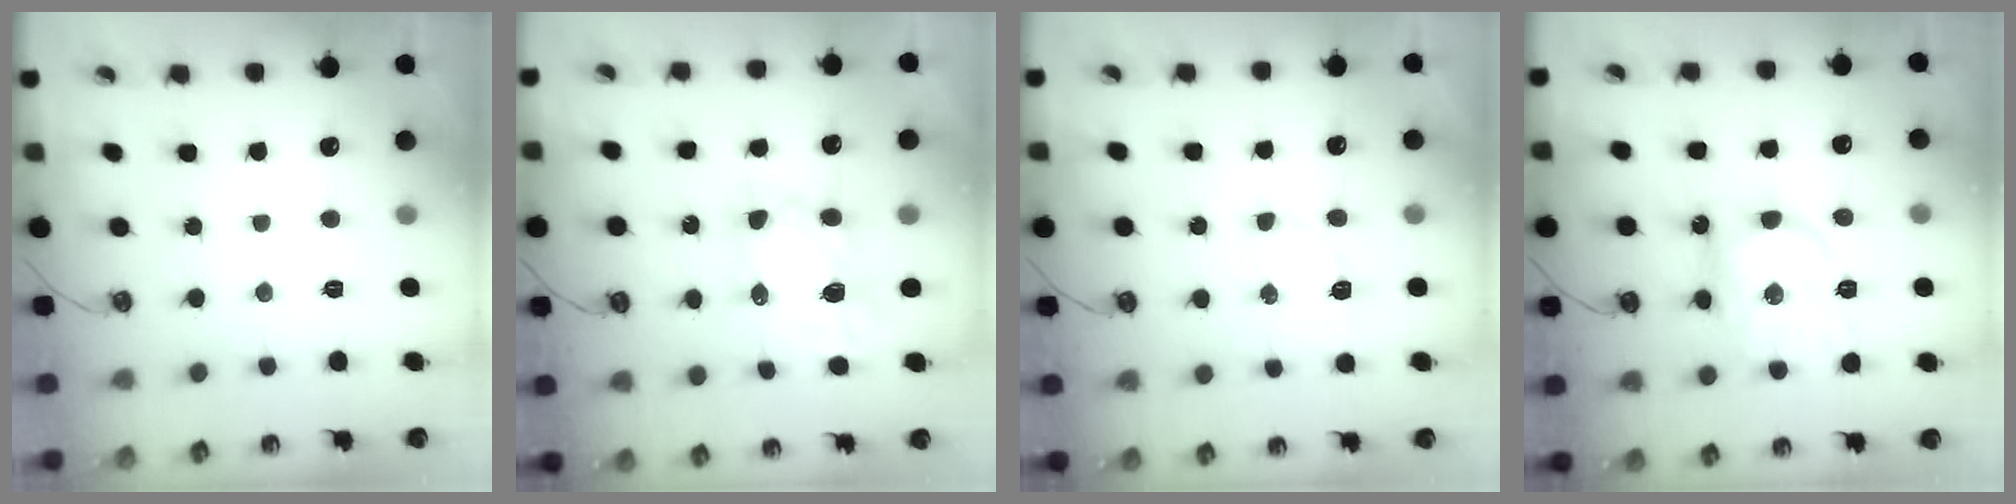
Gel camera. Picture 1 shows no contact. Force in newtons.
{"total": 7.0, "press": 6.9, "slide": 0.8}
{"total": 3.8, "press": 3.8, "slide": 0.5}
{"total": 12.1, "press": 12.1, "slide": 0.8}